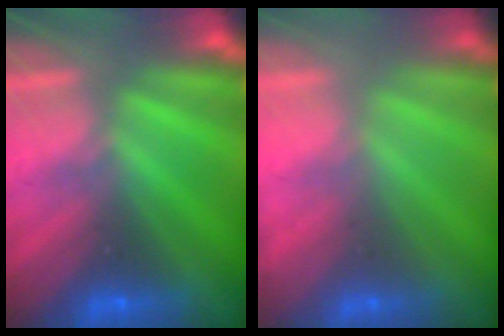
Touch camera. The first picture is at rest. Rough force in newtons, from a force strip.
{"total": 2.1}